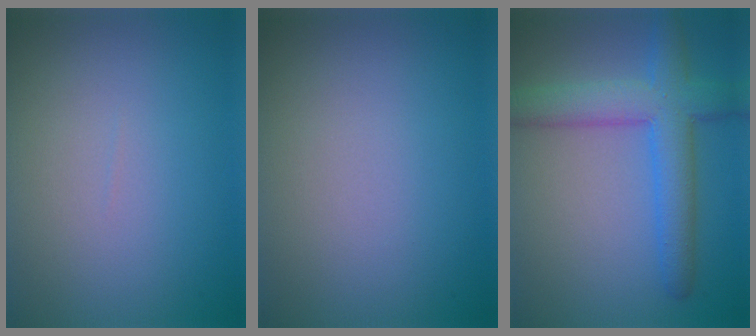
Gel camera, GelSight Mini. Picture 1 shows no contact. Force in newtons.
{"total": 0.0}
{"total": 6.4, "press": 6.4, "slide": 0.2}